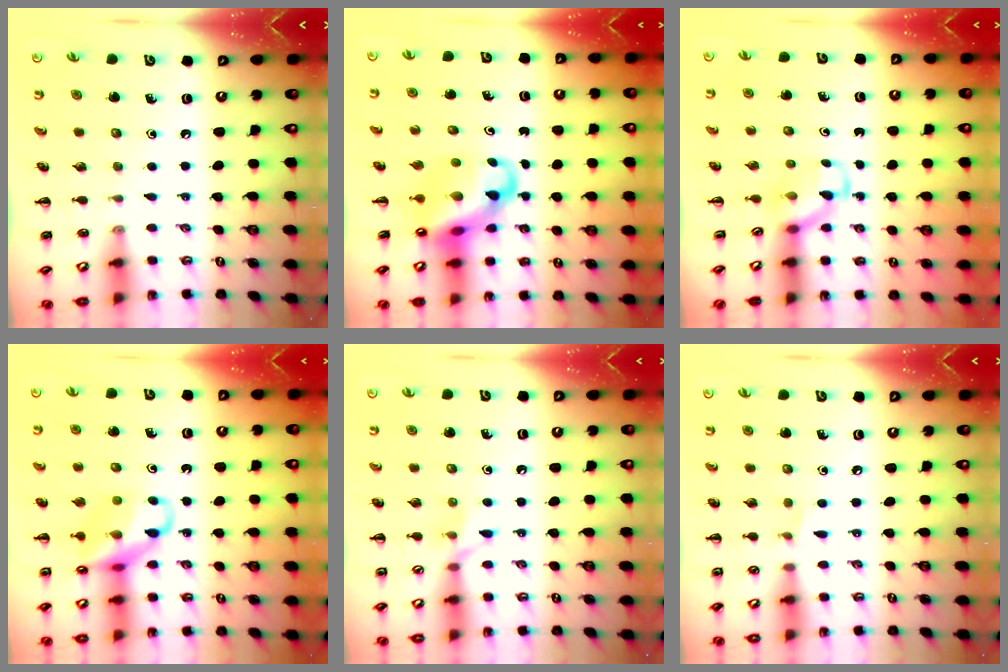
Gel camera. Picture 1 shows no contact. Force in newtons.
{"total": 8.3, "press": 7.9, "slide": 2.3}
{"total": 3.6, "press": 3.3, "slide": 1.4}
{"total": 12.9, "press": 12.8, "slide": 1.6}
{"total": 6.1, "press": 6.1, "slide": 1.0}
{"total": 3.9, "press": 3.7, "slide": 1.2}